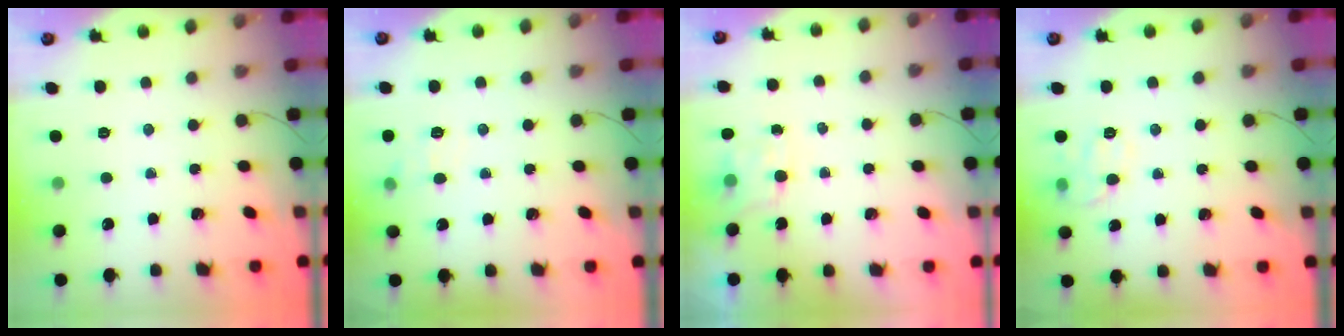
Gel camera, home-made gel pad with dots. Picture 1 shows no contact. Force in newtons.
{"total": 7.0, "press": 6.8, "slide": 1.7}
{"total": 4.2, "press": 4.1, "slide": 0.9}
{"total": 9.5, "press": 9.5, "slide": 0.5}